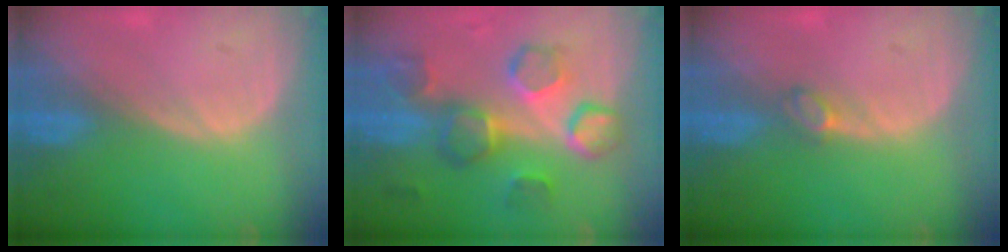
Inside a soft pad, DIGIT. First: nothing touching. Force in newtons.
{"total": 8.9, "press": 8.8, "slide": 0.9}
{"total": 1.6, "press": 1.6, "slide": 0.2}